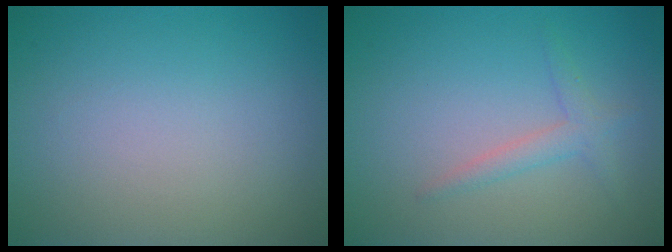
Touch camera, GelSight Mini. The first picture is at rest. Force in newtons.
{"total": 1.6, "press": 1.6, "slide": 0.0}